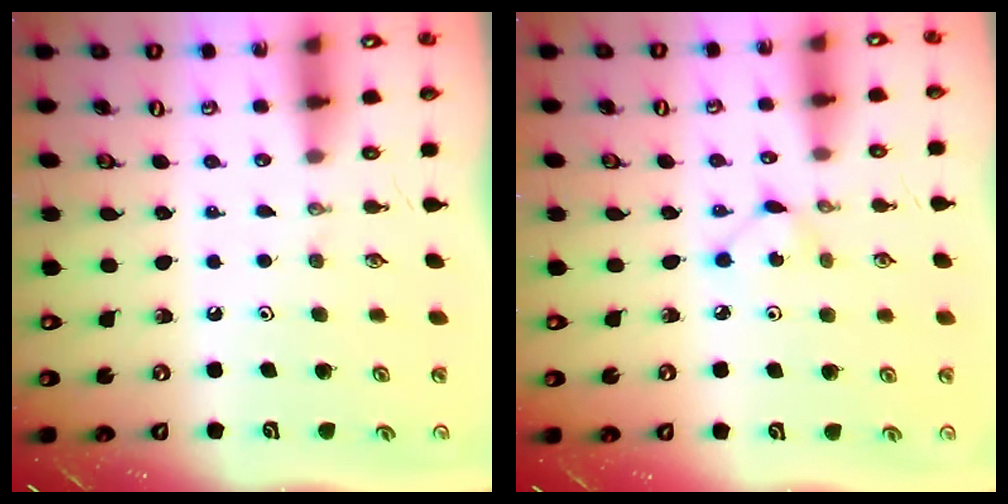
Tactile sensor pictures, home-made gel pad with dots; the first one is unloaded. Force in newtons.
{"total": 2.9, "press": 2.9, "slide": 0.4}